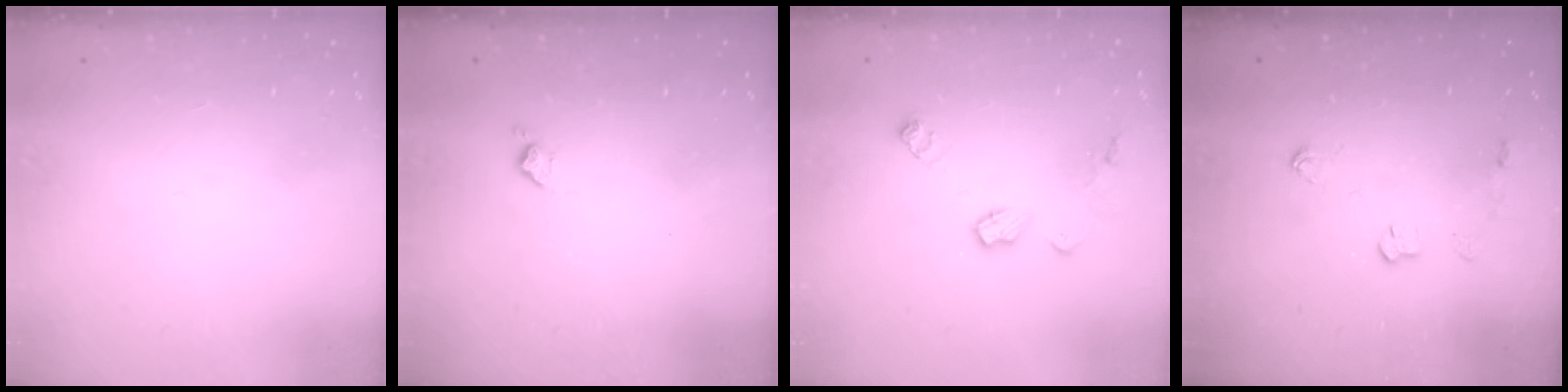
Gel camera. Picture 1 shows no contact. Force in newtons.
{"total": 6.1, "press": 6.1, "slide": 0.7}
{"total": 8.0, "press": 8.0, "slide": 0.3}
{"total": 3.7, "press": 3.7, "slide": 0.5}